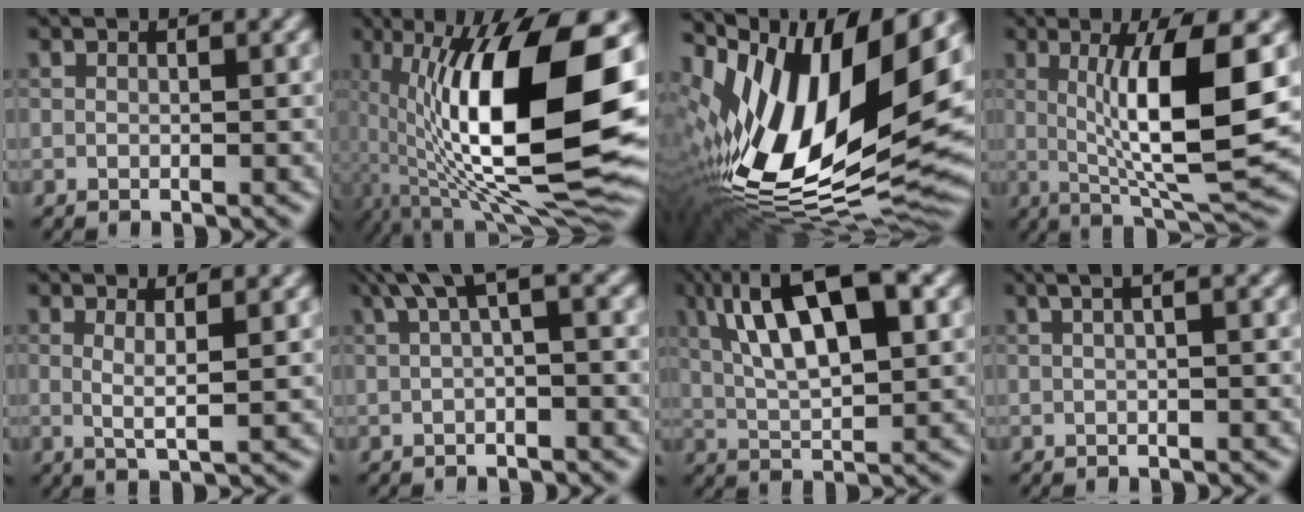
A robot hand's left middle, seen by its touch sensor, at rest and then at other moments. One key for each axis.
{"total": 16.2, "fx": 0.9, "fy": 5.4, "fz": 15.2, "tx": -0.246, "ty": -0.004, "tz": 0.016}
{"total": 18.0, "fx": 1.9, "fy": 8.9, "fz": 15.5, "tx": -0.298, "ty": -0.003, "tz": 0.027}
{"total": 9.8, "fx": 1.1, "fy": 1.9, "fz": 9.5, "tx": -0.140, "ty": -0.013, "tz": 0.029}
{"total": 2.3, "fx": 0.7, "fy": 0.5, "fz": 2.2, "tx": -0.038, "ty": -0.007, "tz": 0.011}
{"total": 3.9, "fx": 1.2, "fy": 0.8, "fz": 3.6, "tx": -0.061, "ty": 0.016, "tz": 0.018}
{"total": 11.3, "fx": 4.2, "fy": 4.1, "fz": 9.6, "tx": -0.163, "ty": 0.014, "tz": 0.067}
{"total": 4.0, "fx": 1.5, "fy": 1.8, "fz": 3.2, "tx": -0.023, "ty": 0.023, "tz": -0.002}